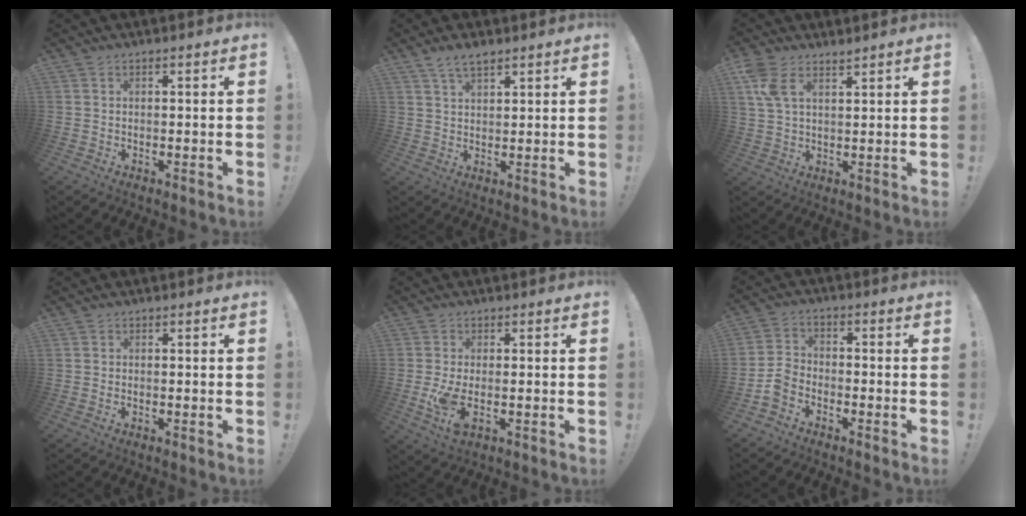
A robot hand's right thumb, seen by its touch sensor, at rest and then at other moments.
{"total": 4.8, "force": [3.4, 2.0, 2.7], "torque": [-0.049, -0.013, 0.063]}
{"total": 6.5, "force": [4.1, 2.9, 4.2], "torque": [-0.087, -0.018, 0.077]}
{"total": 0.0}
{"total": 6.3, "force": [-1.0, 2.5, 5.7], "torque": [-0.103, -0.019, -0.016]}
{"total": 6.4, "force": [-4.4, 3.7, 2.7], "torque": [-0.065, 0.020, -0.080]}